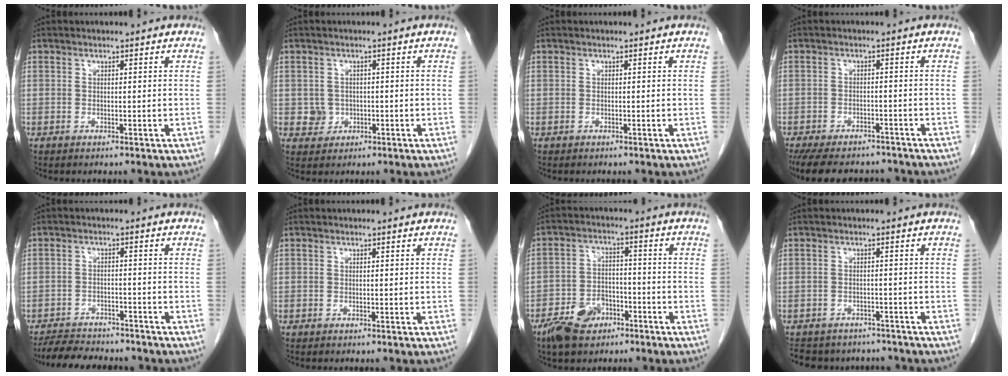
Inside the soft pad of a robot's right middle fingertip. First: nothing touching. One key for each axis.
{"total": 2.5, "fx": -0.4, "fy": 2.4, "fz": 0.5, "tx": -0.003, "ty": 0.005, "tz": 0.001}
{"total": 0.0}
{"total": 14.4, "fx": -12.3, "fy": 5.2, "fz": 5.5, "tx": -0.130, "ty": -0.007, "tz": -0.163}
{"total": 9.3, "fx": -8.4, "fy": 2.6, "fz": 2.8, "tx": -0.043, "ty": -0.003, "tz": -0.126}
{"total": 0.0}
{"total": 7.9, "fx": -5.2, "fy": 4.5, "fz": 3.8, "tx": -0.080, "ty": 0.004, "tz": -0.089}
{"total": 10.9, "fx": -9.6, "fy": 4.6, "fz": 2.3, "tx": -0.046, "ty": 0.011, "tz": -0.116}